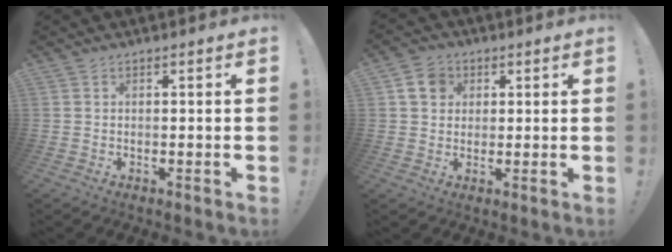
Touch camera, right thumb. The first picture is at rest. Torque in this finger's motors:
{"motor_torque": [0.07, 0.16, 0.35, 0.04, -0.01]}